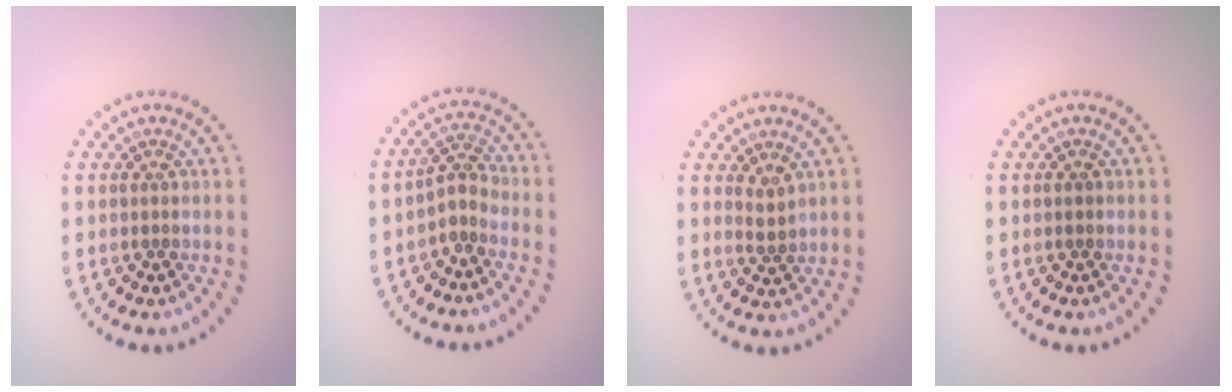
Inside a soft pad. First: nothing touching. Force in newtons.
{"total": 2.0, "press": 1.5, "slide": 1.3}
{"total": 1.2, "press": 0.9, "slide": 0.7}
{"total": 0.6, "press": 0.6, "slide": 0.1}